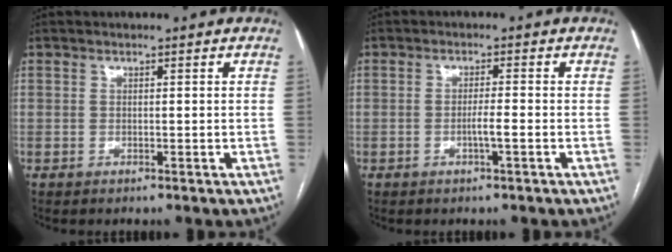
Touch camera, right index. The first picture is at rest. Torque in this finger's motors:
{"motor_torque": [0.36, -0.30, 0.27, 0.05]}